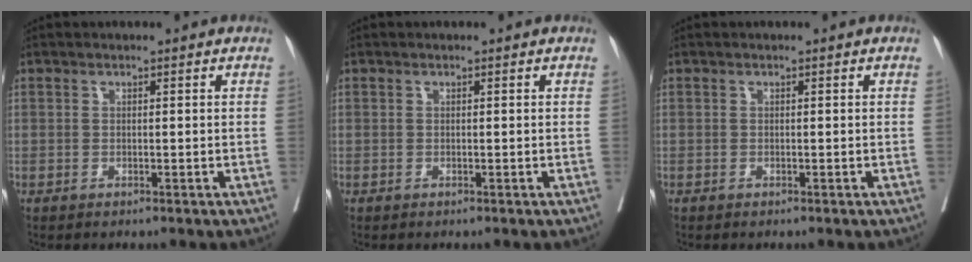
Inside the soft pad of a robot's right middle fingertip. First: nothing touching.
{"total": 0.0}
{"total": 0.0}